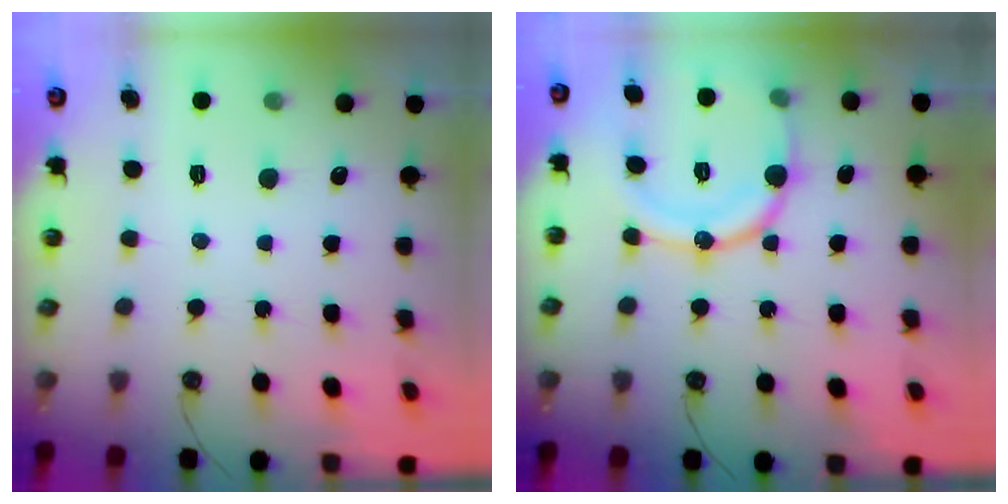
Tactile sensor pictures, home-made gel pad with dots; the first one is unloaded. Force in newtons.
{"total": 15.7, "press": 15.6, "slide": 1.5}